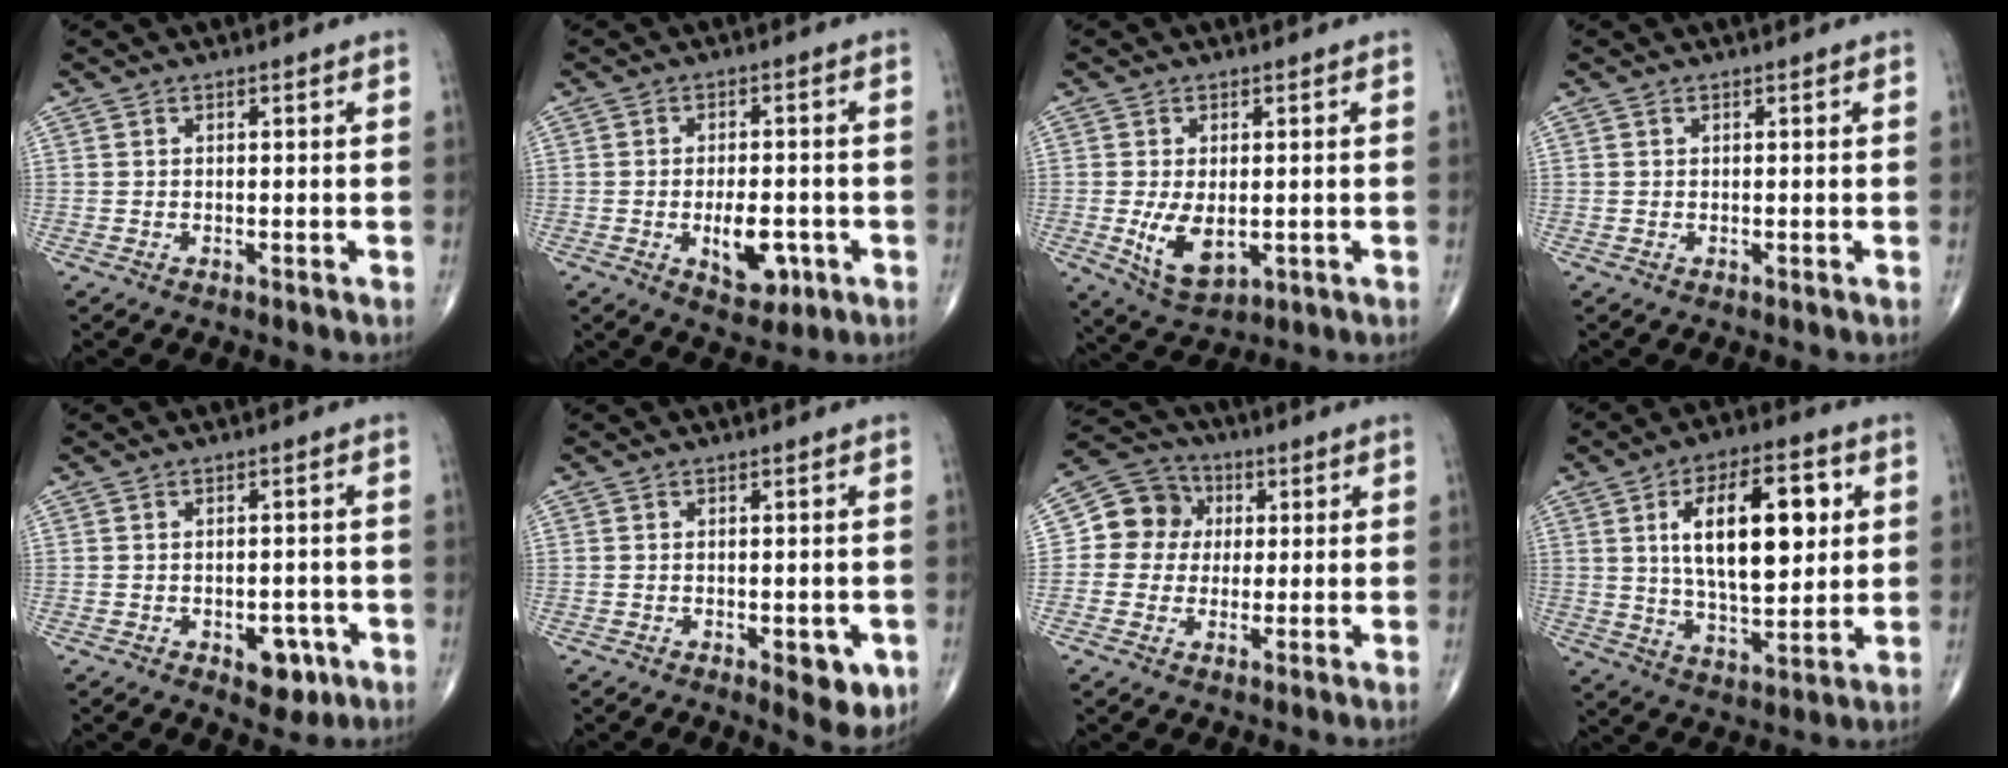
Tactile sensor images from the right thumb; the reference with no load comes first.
{"total": 7.3, "force": [-2.2, 3.8, 5.8], "torque": [-0.071, 0.005, -0.025]}
{"total": 7.5, "force": [-0.9, 4.1, 6.2], "torque": [-0.107, -0.017, -0.004]}
{"total": 0.0}
{"total": 5.4, "force": [-2.3, 3.1, 3.7], "torque": [-0.026, 0.010, -0.025]}
{"total": 5.9, "force": [-2.0, 2.5, 5.0], "torque": [-0.044, -0.005, -0.020]}
{"total": 8.9, "force": [1.1, 8.2, 3.4], "torque": [-0.028, 0.013, 0.006]}
{"total": 18.9, "force": [4.4, 8.7, 16.2], "torque": [-0.238, -0.006, 0.073]}